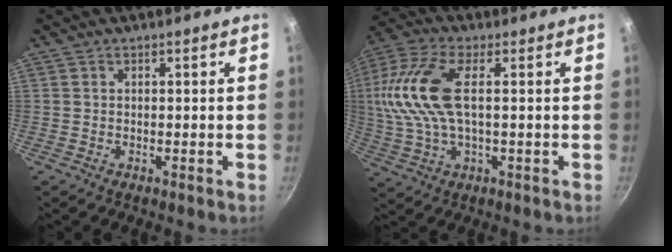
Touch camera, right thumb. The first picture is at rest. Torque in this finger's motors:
{"motor_torque": [0.51, 2.07, 0.50, -0.43, 0.27]}